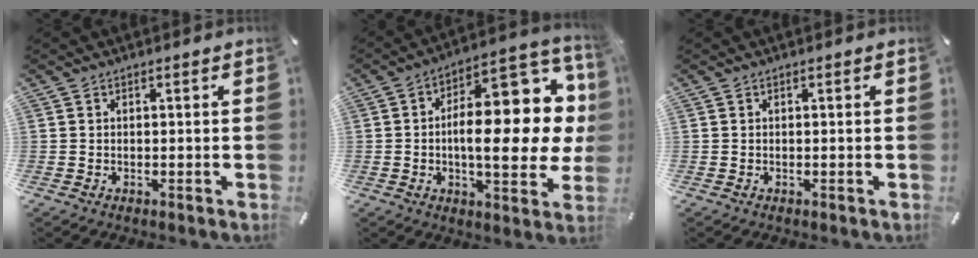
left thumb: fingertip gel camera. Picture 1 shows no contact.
{"total": 22.8, "force": [2.5, 10.4, 20.1], "torque": [-0.277, -0.028, 0.046]}
{"total": 0.0}